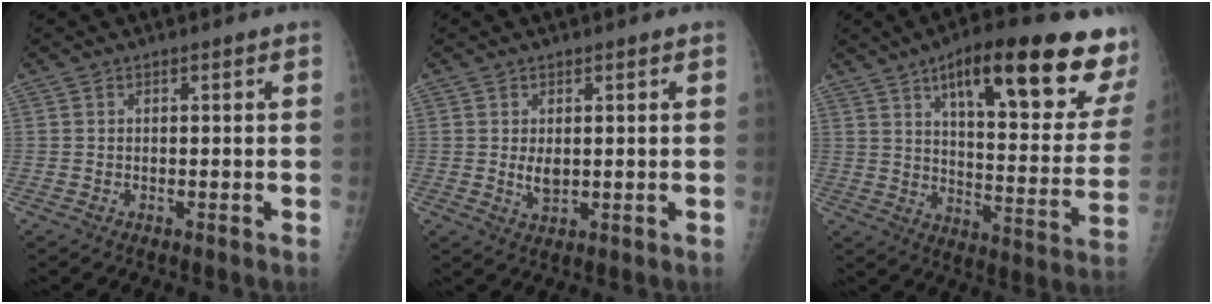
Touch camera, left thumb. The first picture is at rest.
{"total": 3.0, "force": [0.6, 1.7, 2.4], "torque": [-0.034, -0.010, 0.015]}
{"total": 26.7, "force": [15.8, 7.2, 20.2], "torque": [-0.245, -0.047, 0.221]}